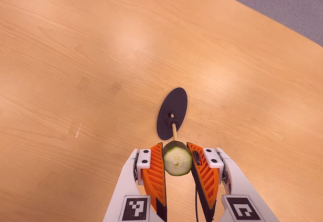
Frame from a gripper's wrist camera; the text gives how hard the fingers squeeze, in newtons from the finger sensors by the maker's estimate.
{"total": 9.2, "left": 8.5, "right": 9.8}